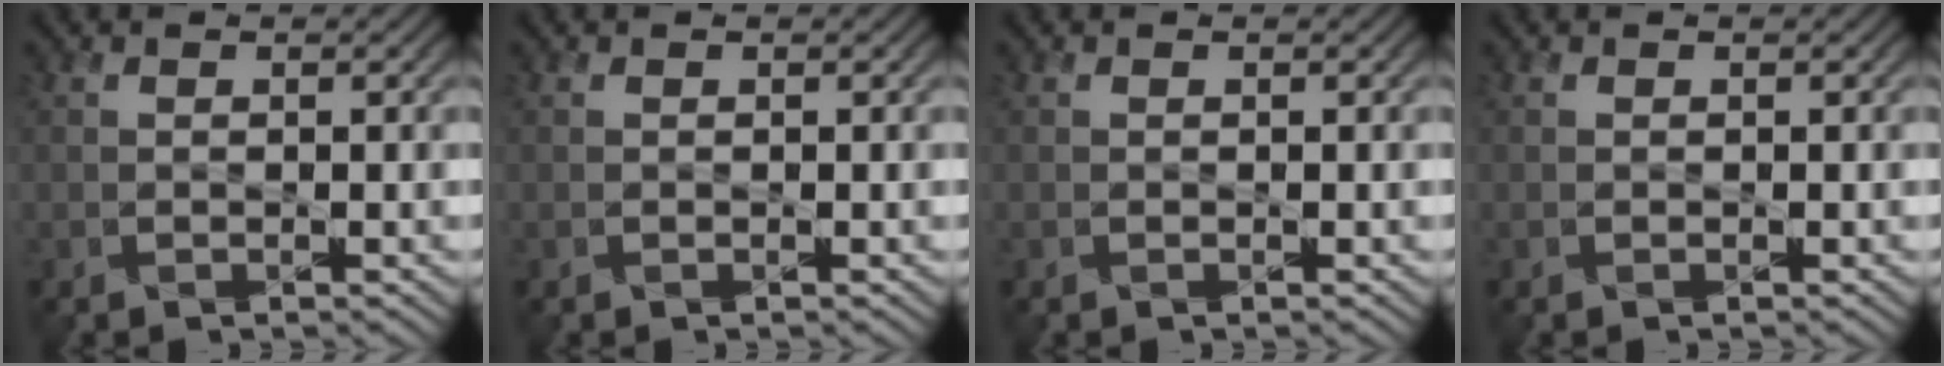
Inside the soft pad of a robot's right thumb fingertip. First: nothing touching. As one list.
[{"total": 0.0}, {"total": 0.0}, {"total": 0.0}]